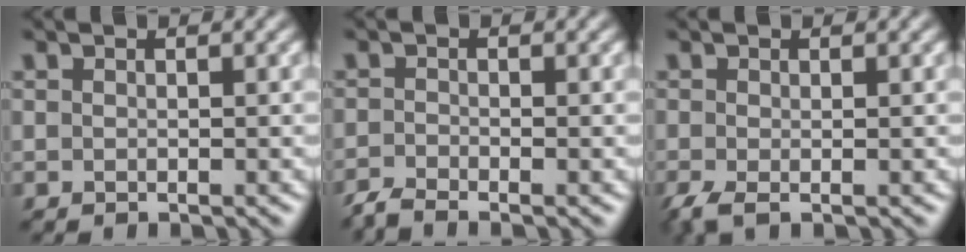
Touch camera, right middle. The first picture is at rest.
{"total": 2.0, "force": [-1.7, 0.3, 0.9], "torque": [-0.020, -0.011, -0.043]}
{"total": 1.8, "force": [-0.9, 0.5, 1.5], "torque": [-0.041, -0.010, -0.023]}